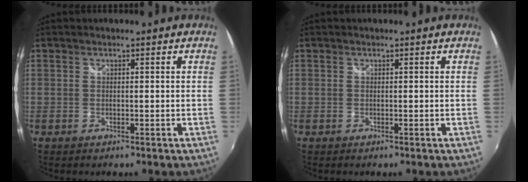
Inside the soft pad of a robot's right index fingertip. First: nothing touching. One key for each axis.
{"total": 0.0}